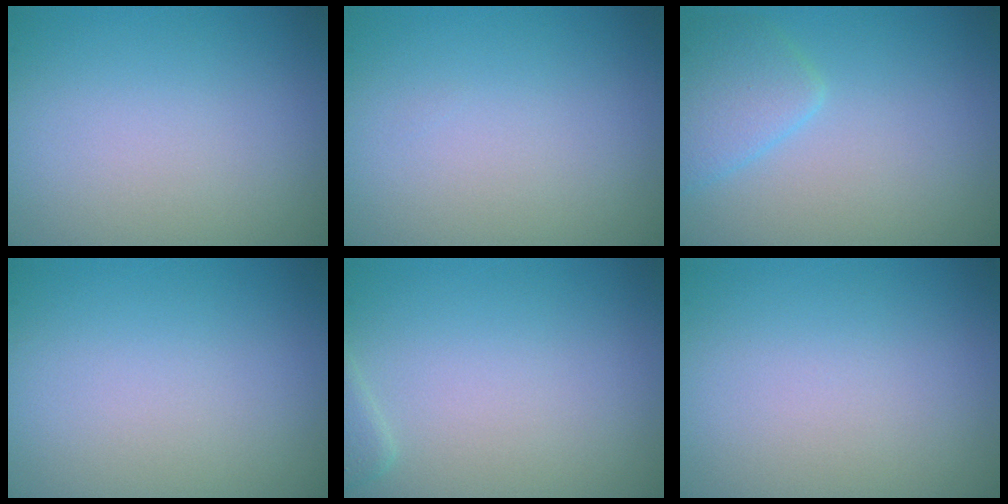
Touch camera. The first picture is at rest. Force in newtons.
{"total": 0.0}
{"total": 2.8, "press": 2.8, "slide": 0.1}
{"total": 0.0}
{"total": 1.2, "press": 1.2, "slide": 0.1}
{"total": 0.0}